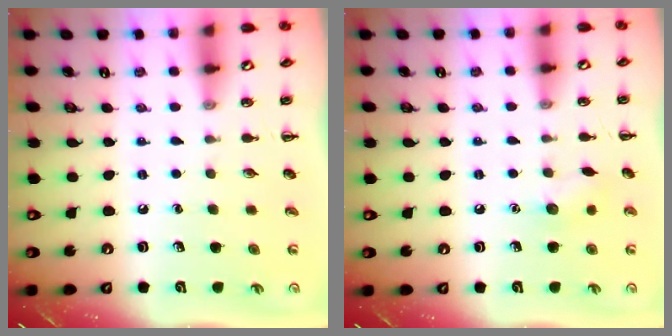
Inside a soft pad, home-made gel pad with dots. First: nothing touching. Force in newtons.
{"total": 6.9, "press": 6.8, "slide": 1.3}